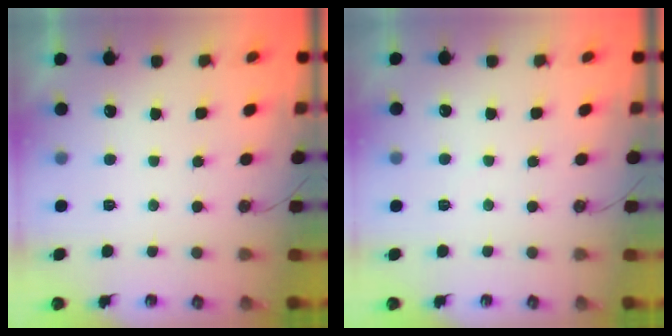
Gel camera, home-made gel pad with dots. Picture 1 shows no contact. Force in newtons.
{"total": 2.5, "press": 2.4, "slide": 0.4}